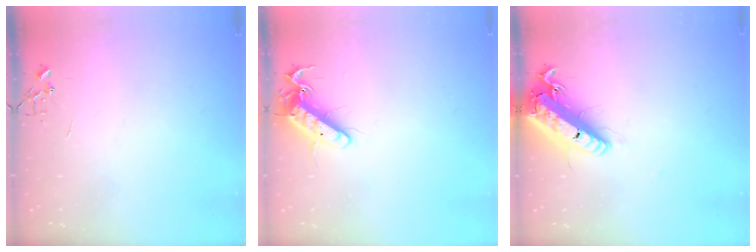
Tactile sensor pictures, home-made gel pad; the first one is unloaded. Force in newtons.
{"total": 13.7, "press": 13.6, "slide": 1.5}
{"total": 19.5, "press": 19.2, "slide": 3.6}